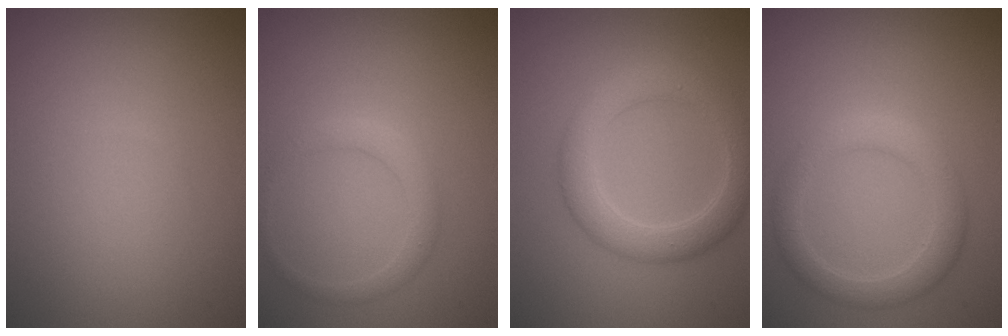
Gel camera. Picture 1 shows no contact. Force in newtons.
{"total": 1.9, "press": 1.9, "slide": 0.1}
{"total": 4.3, "press": 4.3, "slide": 0.1}
{"total": 3.3, "press": 3.3, "slide": 0.2}